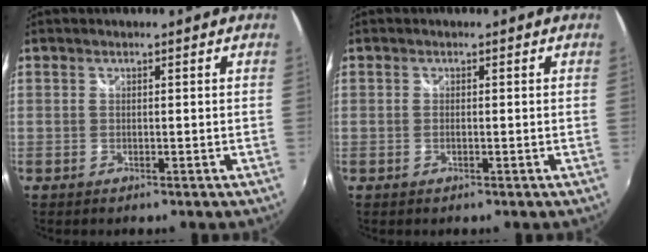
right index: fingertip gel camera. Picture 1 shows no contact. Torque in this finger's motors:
{"motor_torque": [-0.23, 0.13, -0.03, -0.01]}